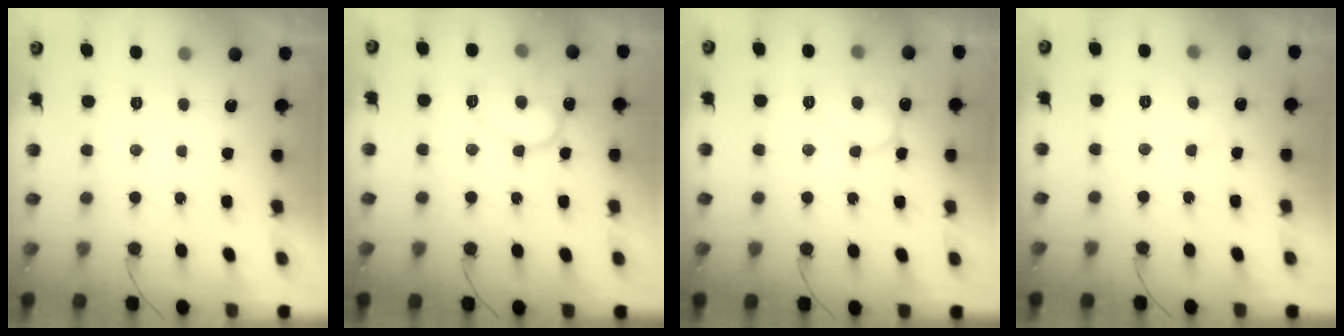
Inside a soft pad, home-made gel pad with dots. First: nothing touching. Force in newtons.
{"total": 12.1, "press": 12.0, "slide": 0.9}
{"total": 10.2, "press": 10.1, "slide": 0.9}
{"total": 5.0, "press": 4.9, "slide": 0.5}